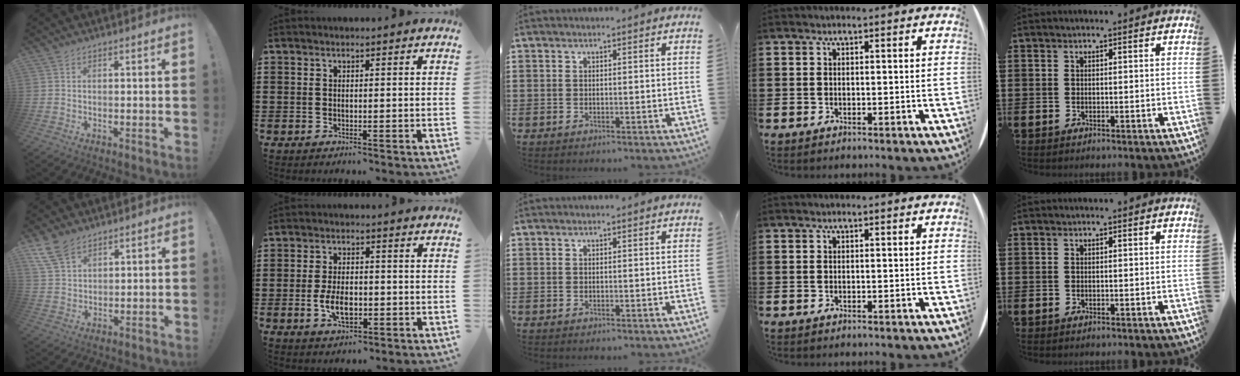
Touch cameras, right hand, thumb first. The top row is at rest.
{"thumb": {"total": 8.7, "force": [6.1, 4.7, 4.2], "torque": [-0.088, -0.020, 0.124]}, "index": {"total": 5.4, "force": [-1.2, 2.7, 4.5], "torque": [-0.086, -0.005, -0.024]}}